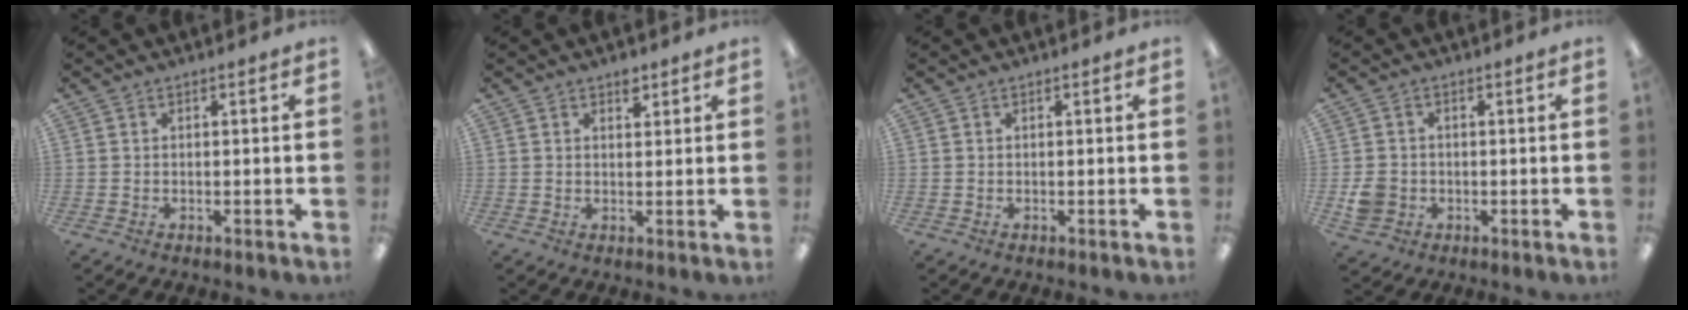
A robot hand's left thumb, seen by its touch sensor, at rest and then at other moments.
{"total": 2.7, "force": [1.8, 1.6, 1.2], "torque": [-0.001, -0.006, 0.027]}
{"total": 0.0}
{"total": 4.9, "force": [-0.9, 4.5, 1.7], "torque": [-0.015, 0.007, -0.013]}